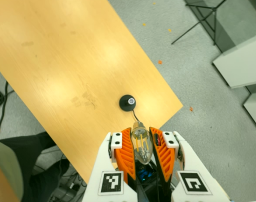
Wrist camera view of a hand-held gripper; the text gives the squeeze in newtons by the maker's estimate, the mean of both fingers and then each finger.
{"total": 20.0, "left": 21.5, "right": 18.5}